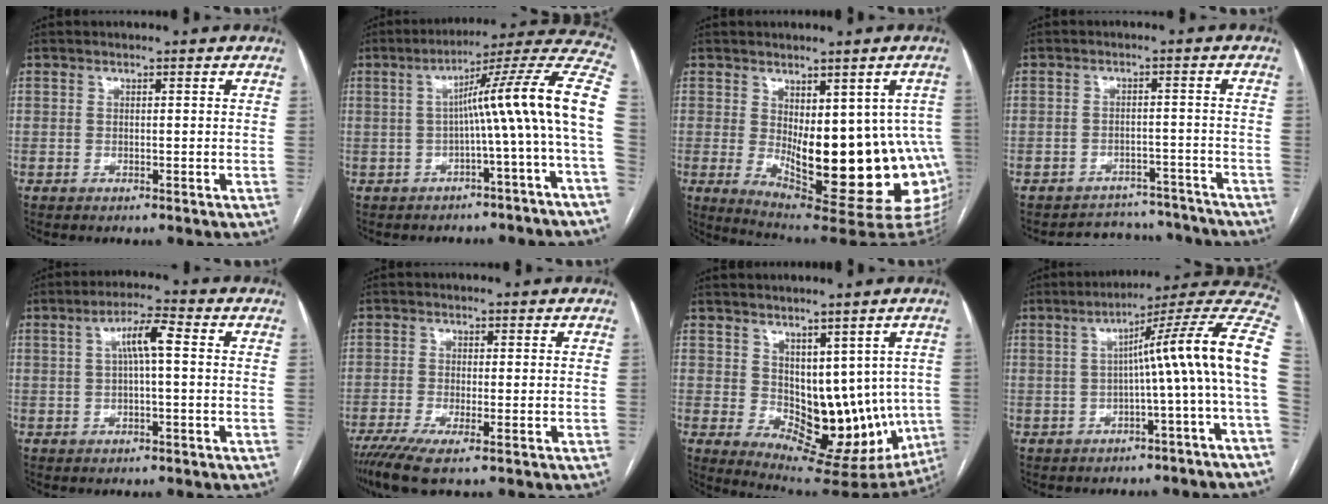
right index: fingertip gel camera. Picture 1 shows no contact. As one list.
[{"total": 15.1, "force": [-1.3, -1.8, 14.9], "torque": [-0.191, 0.038, -0.031]}, {"total": 20.3, "force": [-2.8, 7.5, 18.6], "torque": [-0.172, -0.004, -0.012]}, {"total": 10.0, "force": [-9.5, 3.2, -0.5], "torque": [0.021, 0.029, -0.114]}, {"total": 5.2, "force": [0.8, 0.7, 5.1], "torque": [-0.093, 0.016, 0.013]}, {"total": 5.9, "force": [-3.7, 0.4, 4.6], "torque": [-0.082, -0.016, -0.068]}, {"total": 13.6, "force": [0.5, 8.5, 10.7], "torque": [-0.126, -0.003, 0.032]}, {"total": 14.9, "force": [-0.7, -1.4, 14.8], "torque": [-0.186, 0.039, -0.022]}]